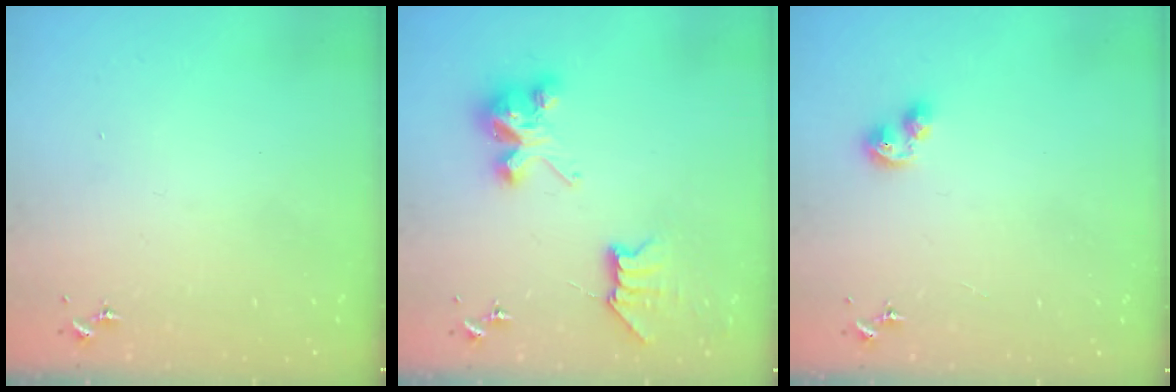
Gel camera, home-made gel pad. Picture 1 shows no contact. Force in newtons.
{"total": 7.7, "press": 7.7, "slide": 0.2}
{"total": 6.8, "press": 6.8, "slide": 0.5}